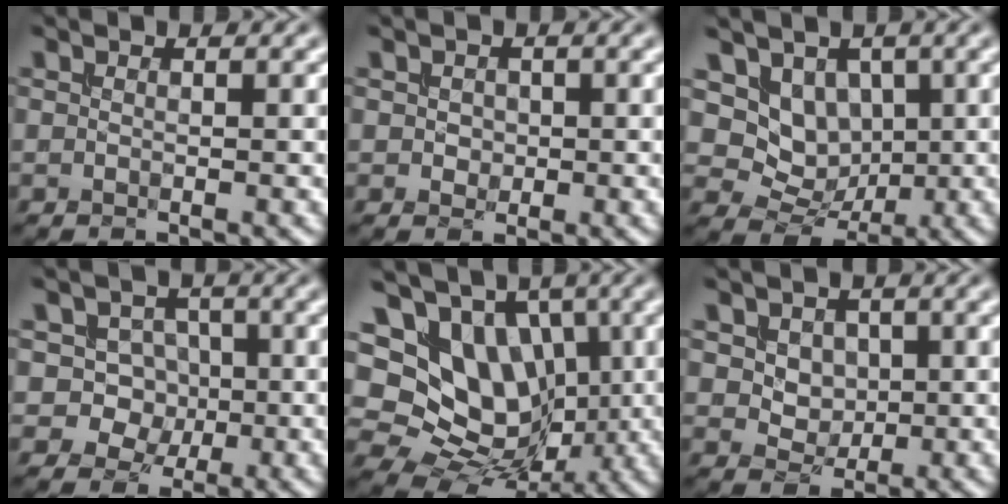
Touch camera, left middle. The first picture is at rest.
{"total": 1.0, "force": [0.0, 0.9, 0.4], "torque": [-0.010, -0.002, 0.002]}
{"total": 4.8, "force": [1.1, 4.0, 2.5], "torque": [-0.039, -0.013, 0.013]}
{"total": 3.9, "force": [0.0, 3.5, 1.7], "torque": [-0.004, 0.004, -0.019]}
{"total": 13.2, "force": [3.0, 10.6, 7.4], "torque": [-0.144, 0.034, 0.033]}
{"total": 2.9, "force": [1.0, 2.3, 1.5], "torque": [-0.043, -0.010, 0.036]}